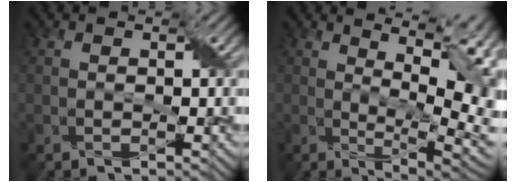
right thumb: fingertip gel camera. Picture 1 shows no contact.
{"total": 12.4, "force": [4.3, 3.5, 11.1], "torque": [-0.172, 0.019, 0.069]}